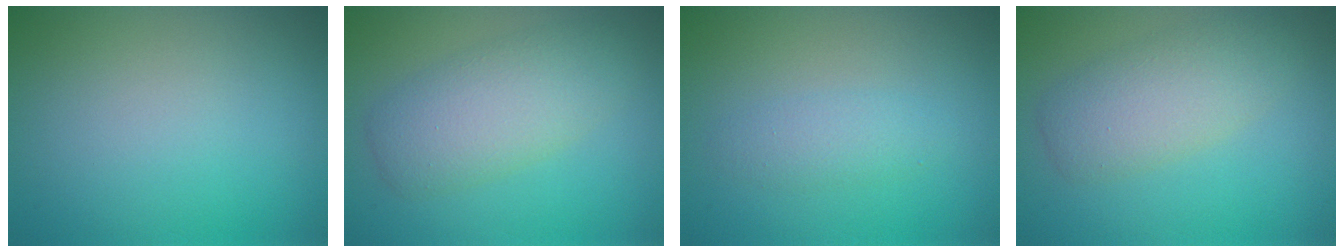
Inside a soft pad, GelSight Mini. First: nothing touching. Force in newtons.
{"total": 4.8, "press": 4.8, "slide": 0.1}
{"total": 1.6, "press": 1.6, "slide": 0.1}
{"total": 4.1, "press": 4.1, "slide": 0.4}